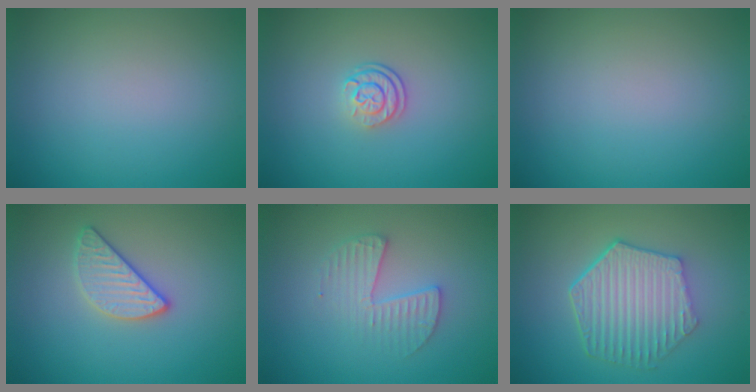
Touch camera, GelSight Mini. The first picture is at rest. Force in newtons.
{"total": 2.4, "press": 1.7, "slide": 1.7}
{"total": 0.0}
{"total": 2.6, "press": 2.5, "slide": 0.7}
{"total": 2.7, "press": 2.7, "slide": 0.3}
{"total": 6.4, "press": 4.8, "slide": 4.2}